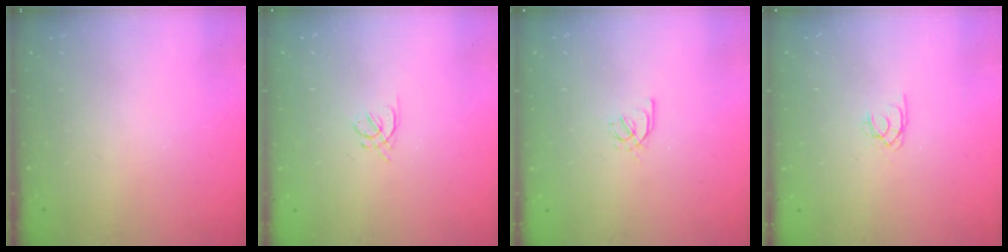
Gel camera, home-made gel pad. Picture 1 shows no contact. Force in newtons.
{"total": 2.8, "press": 2.8, "slide": 0.7}
{"total": 2.1, "press": 2.0, "slide": 0.7}
{"total": 1.7, "press": 1.7, "slide": 0.1}